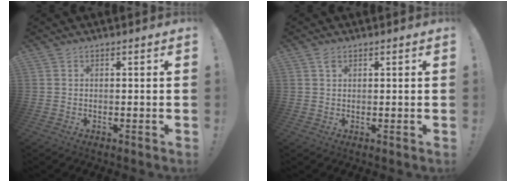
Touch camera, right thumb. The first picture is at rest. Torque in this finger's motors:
{"motor_torque": [0.92, 0.40, -0.26, -0.12, 0.00]}